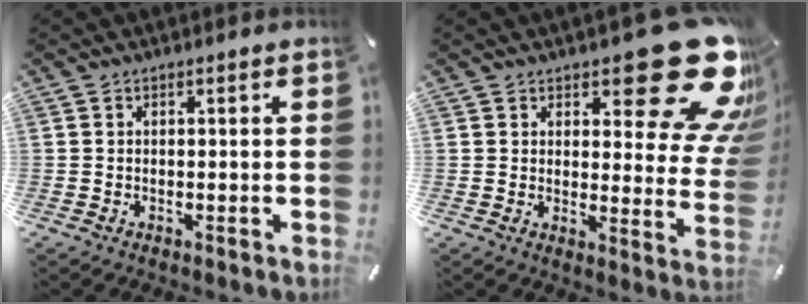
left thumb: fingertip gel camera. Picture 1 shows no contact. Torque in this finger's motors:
{"motor_torque": [2.55, 2.47, 1.38, -1.38, 0.13]}